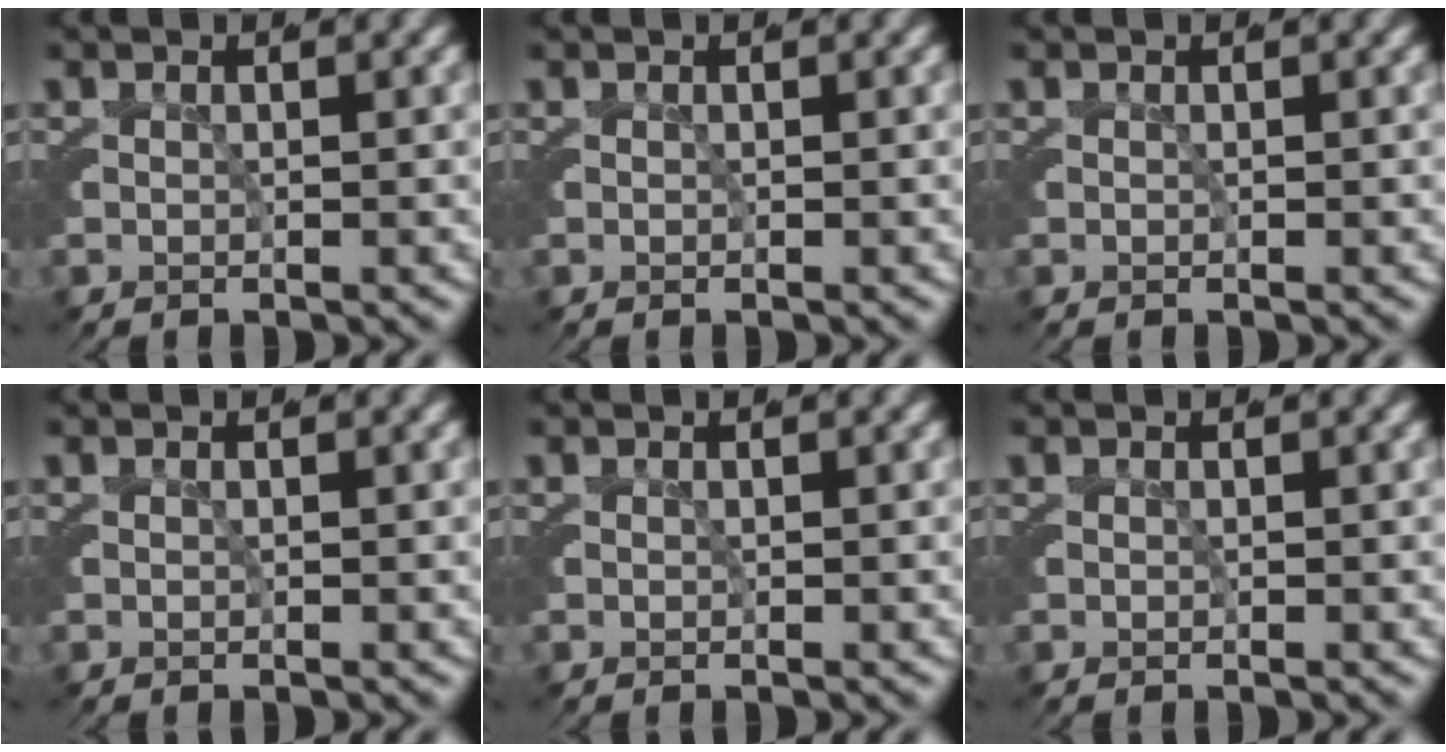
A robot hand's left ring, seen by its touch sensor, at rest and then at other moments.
{"total": 0.0}
{"total": 0.0}
{"total": 0.0}
{"total": 0.0}
{"total": 0.0}